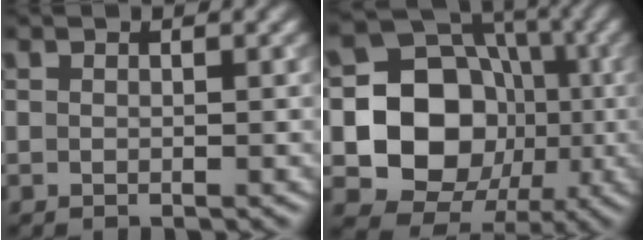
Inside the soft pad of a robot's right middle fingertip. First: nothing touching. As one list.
[{"total": 13.1, "force": [-1.9, 11.1, 6.6], "torque": [-0.092, -0.010, -0.062]}]